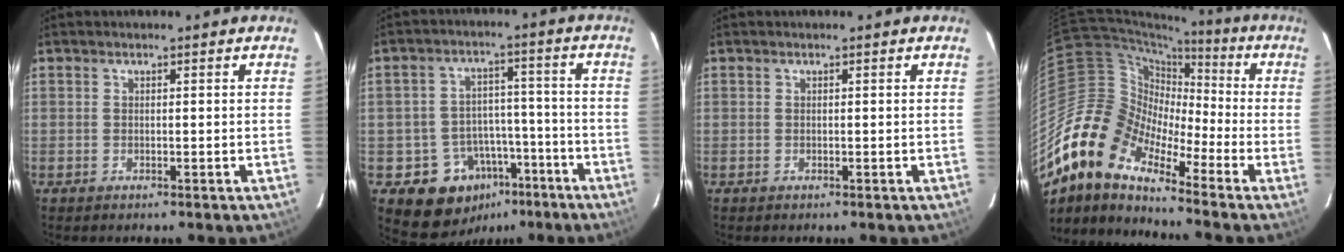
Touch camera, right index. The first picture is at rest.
{"total": 12.1, "force": [-6.7, 9.4, 3.6], "torque": [-0.078, 0.039, -0.075]}
{"total": 0.0}
{"total": 15.6, "force": [-10.6, 7.2, 8.9], "torque": [-0.144, -0.003, -0.226]}